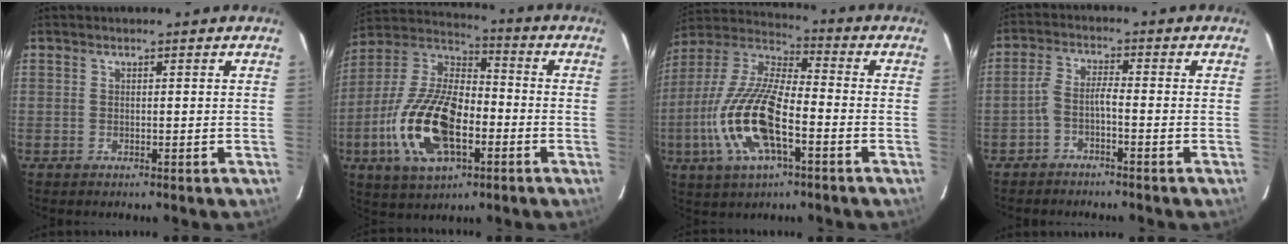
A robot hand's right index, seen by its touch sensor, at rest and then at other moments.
{"total": 20.0, "force": [-6.3, 9.8, 16.2], "torque": [-0.341, -0.004, -0.114]}
{"total": 18.2, "force": [-5.9, 6.3, 16.0], "torque": [-0.338, -0.010, -0.118]}
{"total": 3.2, "force": [-1.9, 0.6, 2.5], "torque": [-0.064, 0.013, -0.040]}